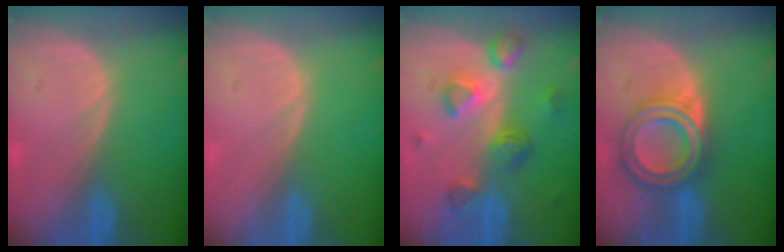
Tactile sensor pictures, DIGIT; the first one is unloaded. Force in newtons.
{"total": 0.0}
{"total": 7.9, "press": 7.1, "slide": 3.5}
{"total": 7.8, "press": 7.8, "slide": 0.5}